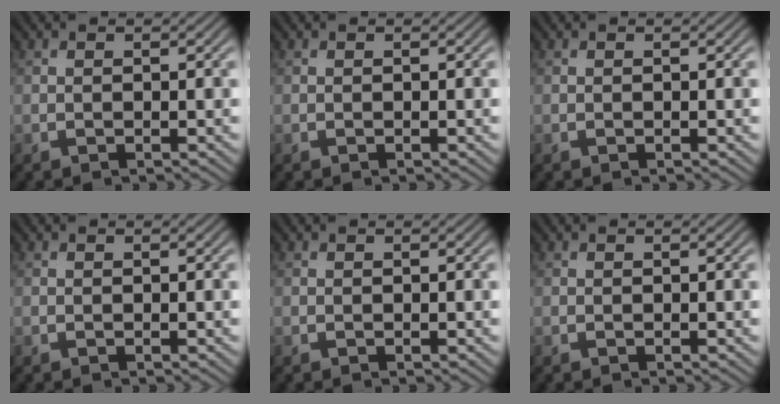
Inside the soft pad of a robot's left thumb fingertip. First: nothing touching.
{"total": 0.0}
{"total": 0.0}
{"total": 0.0}
{"total": 0.0}
{"total": 0.0}